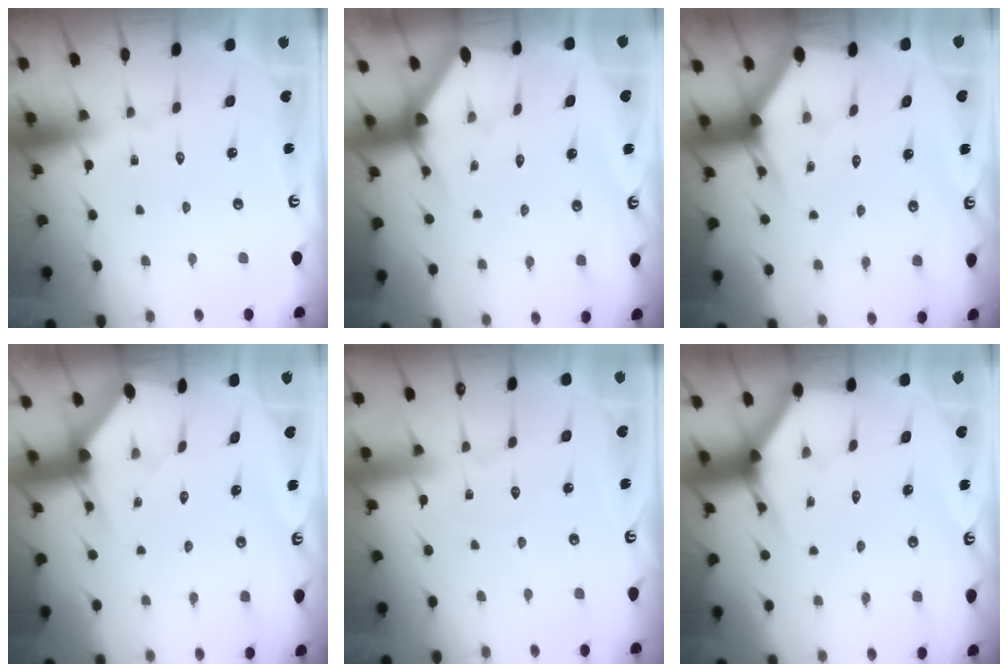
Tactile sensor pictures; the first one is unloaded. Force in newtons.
{"total": 2.6, "press": 2.6, "slide": 0.1}
{"total": 3.1, "press": 3.1, "slide": 0.1}
{"total": 2.7, "press": 2.7, "slide": 0.2}
{"total": 2.7, "press": 2.7, "slide": 0.3}
{"total": 3.9, "press": 3.9, "slide": 0.2}